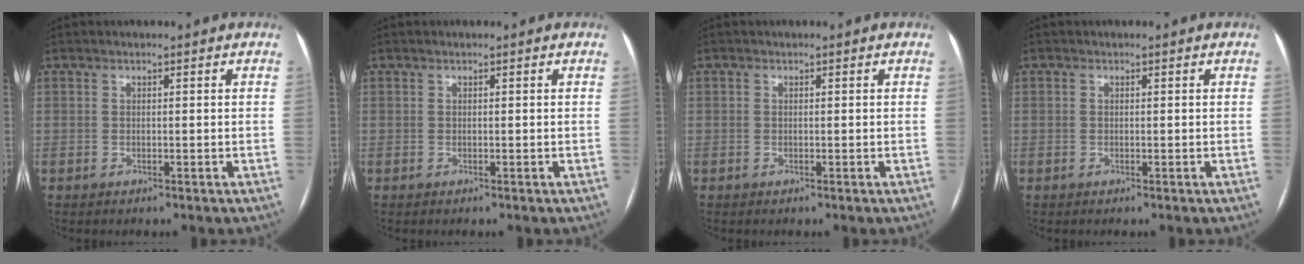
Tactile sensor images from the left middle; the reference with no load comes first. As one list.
[{"total": 0.0}, {"total": 0.0}, {"total": 0.0}]